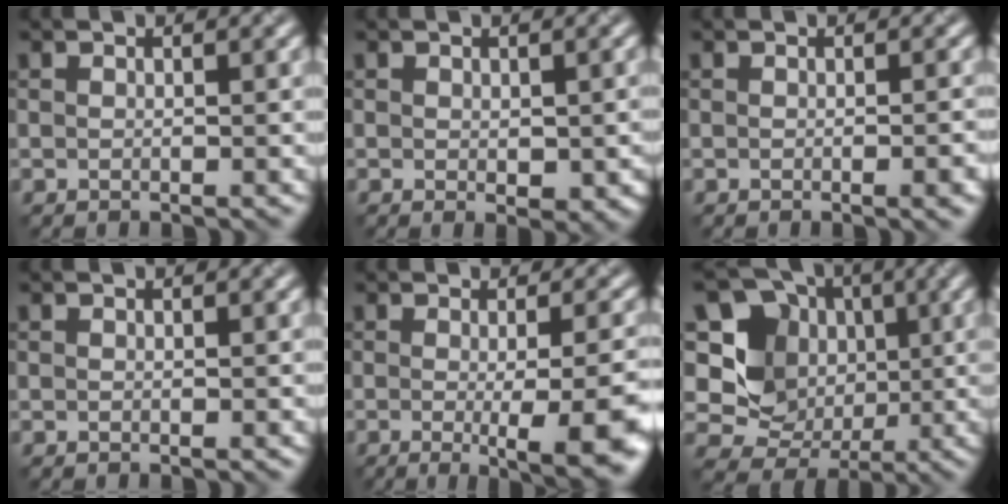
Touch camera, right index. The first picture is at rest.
{"total": 2.9, "force": [-0.5, 1.5, 2.4], "torque": [-0.033, -0.010, -0.001]}
{"total": 2.3, "force": [-0.6, 0.7, 2.1], "torque": [-0.015, -0.002, -0.006]}
{"total": 0.0}
{"total": 8.5, "force": [-2.0, 2.2, 7.9], "torque": [-0.082, -0.016, -0.018]}
{"total": 11.4, "force": [2.3, 10.0, 5.1], "torque": [-0.120, 0.023, 0.019]}